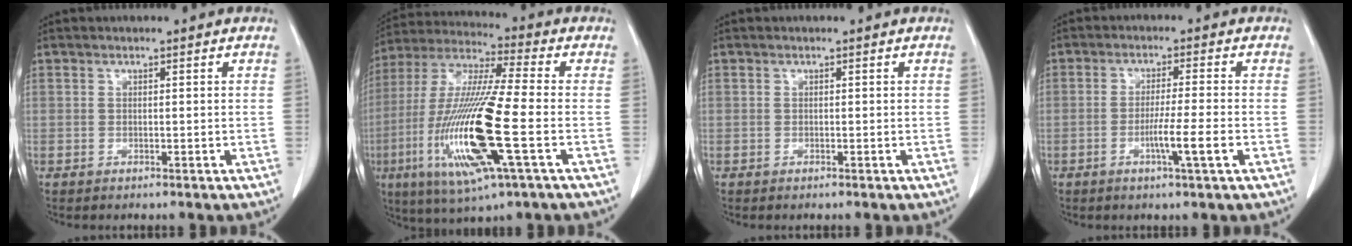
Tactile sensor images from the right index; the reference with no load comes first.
{"total": 19.4, "force": [-5.0, 1.2, 18.7], "torque": [-0.400, -0.023, -0.093]}
{"total": 0.0}
{"total": 5.4, "force": [-1.8, -0.8, 5.0], "torque": [-0.083, -0.008, -0.030]}